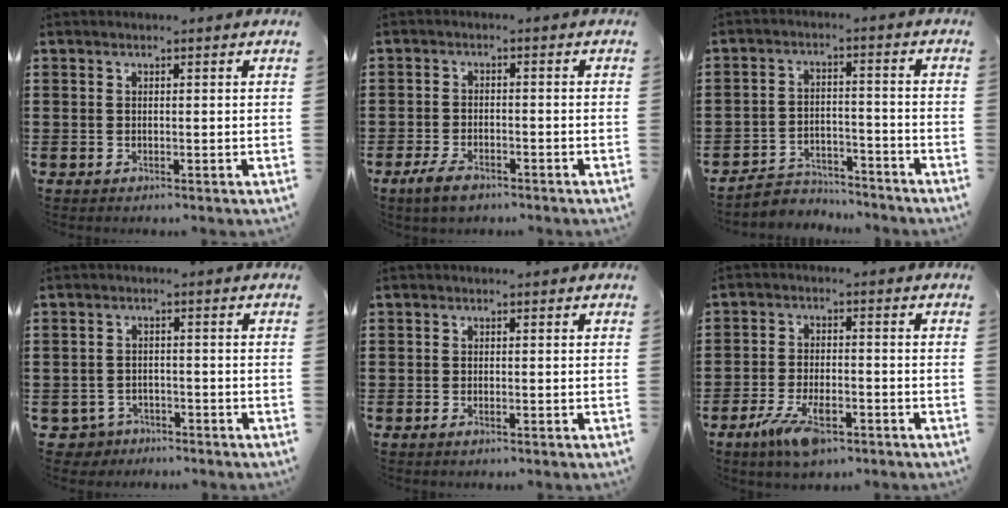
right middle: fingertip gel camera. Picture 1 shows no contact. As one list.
[{"total": 3.3, "force": [-2.4, 1.4, 1.8], "torque": [-0.046, 0.001, -0.048]}, {"total": 4.5, "force": [-4.4, 0.9, 0.3], "torque": [-0.019, 0.004, -0.094]}, {"total": 2.7, "force": [-2.5, 1.1, -0.1], "torque": [-0.016, -0.004, -0.059]}, {"total": 0.6, "force": [-0.3, 0.2, 0.5], "torque": [-0.011, -0.003, -0.006]}, {"total": 6.9, "force": [-3.9, 2.6, 5.1], "torque": [-0.105, 0.000, -0.071]}]